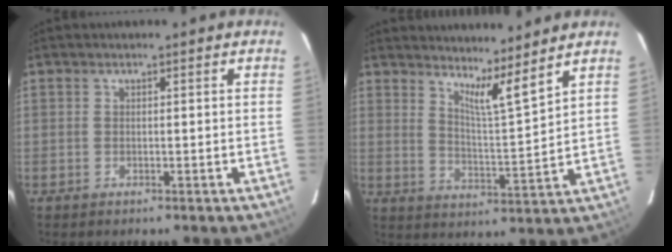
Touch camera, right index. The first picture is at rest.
{"total": 7.5, "force": [6.5, -0.8, 3.8], "torque": [-0.057, -0.026, 0.101]}